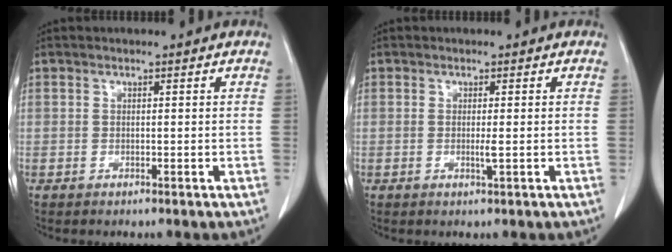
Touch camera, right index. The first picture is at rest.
{"total": 1.3, "force": [-0.2, -0.2, 1.3], "torque": [-0.025, -0.004, -0.003]}